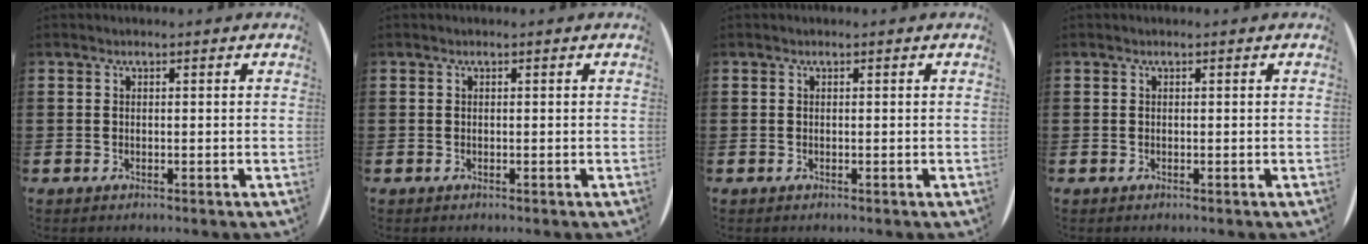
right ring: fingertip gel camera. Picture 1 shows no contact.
{"total": 0.0}
{"total": 0.0}
{"total": 0.0}